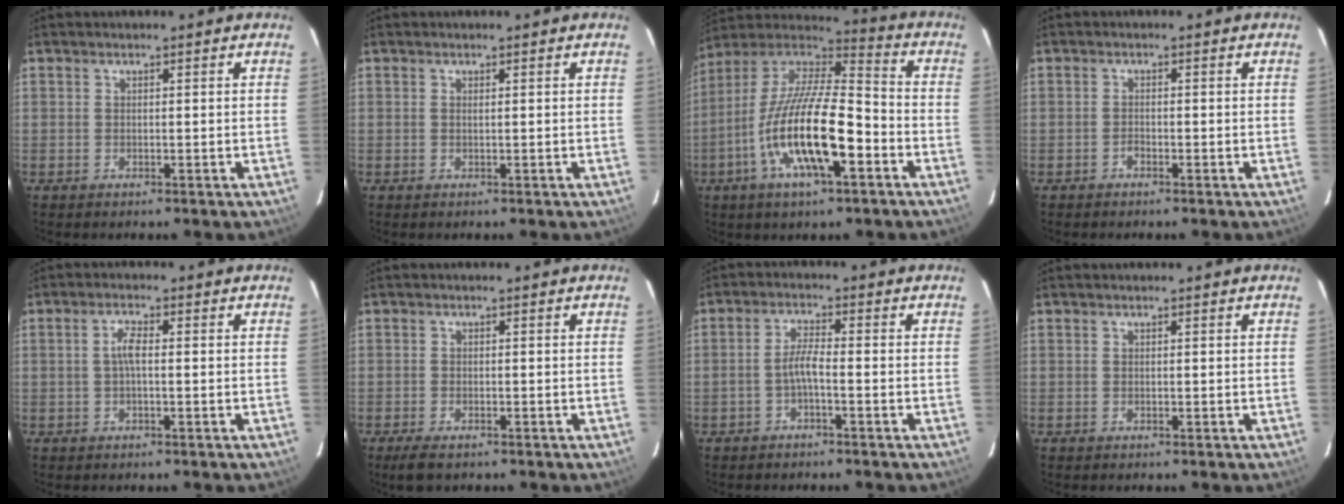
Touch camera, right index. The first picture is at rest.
{"total": 0.0}
{"total": 20.0, "force": [-7.3, 5.8, 17.7], "torque": [-0.337, -0.019, -0.143]}
{"total": 0.8, "force": [-0.7, 0.3, 0.2], "torque": [-0.003, 0.003, -0.015]}
{"total": 2.6, "force": [-0.1, 0.7, 2.5], "torque": [-0.052, 0.006, -0.002]}
{"total": 3.7, "force": [-2.7, 1.4, 2.1], "torque": [-0.053, -0.014, -0.049]}
{"total": 2.8, "force": [-1.5, 0.2, 2.4], "torque": [-0.055, 0.009, -0.030]}
{"total": 0.0}